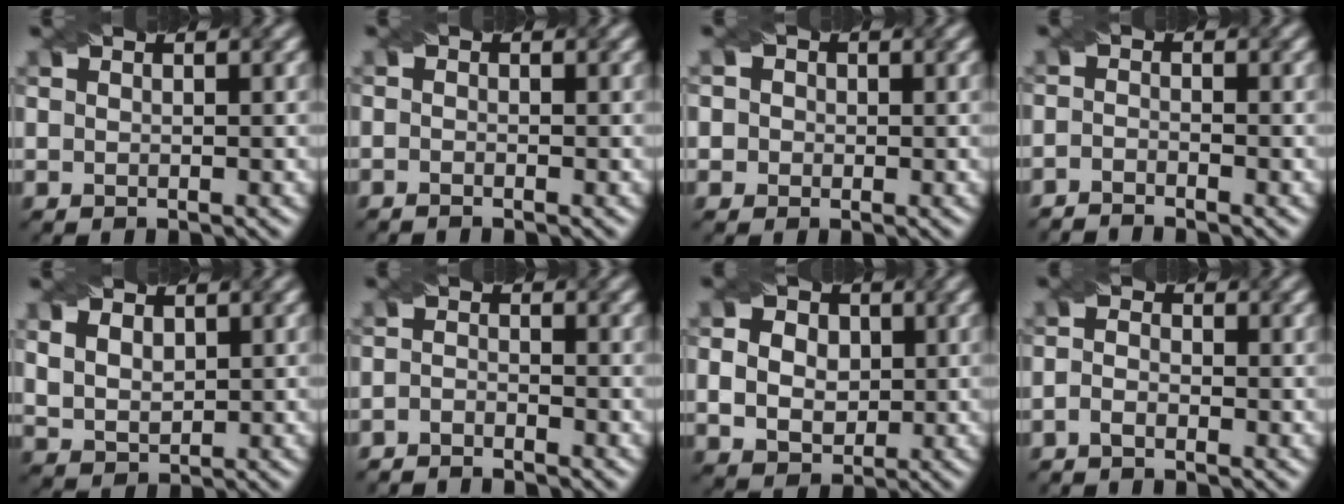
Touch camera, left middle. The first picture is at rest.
{"total": 0.8, "force": [-0.7, 0.1, 0.4], "torque": [-0.008, -0.002, -0.010]}
{"total": 2.7, "force": [0.8, 2.4, 0.9], "torque": [0.007, 0.019, -0.007]}
{"total": 2.1, "force": [-1.9, 0.1, 0.8], "torque": [-0.021, -0.003, -0.041]}
{"total": 2.9, "force": [1.3, 1.9, 1.8], "torque": [-0.043, 0.002, 0.029]}
{"total": 2.3, "force": [-2.2, 0.3, 0.5], "torque": [-0.010, -0.004, -0.044]}
{"total": 5.9, "force": [1.1, 4.7, 3.4], "torque": [-0.065, 0.016, 0.006]}
{"total": 1.4, "force": [-1.1, 0.5, 0.7], "torque": [-0.018, 0.000, -0.026]}